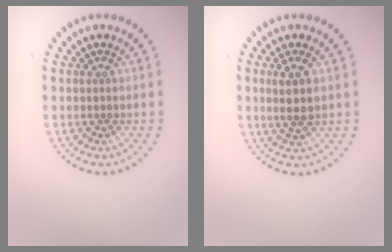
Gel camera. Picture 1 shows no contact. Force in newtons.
{"total": 2.4, "press": 2.2, "slide": 0.9}